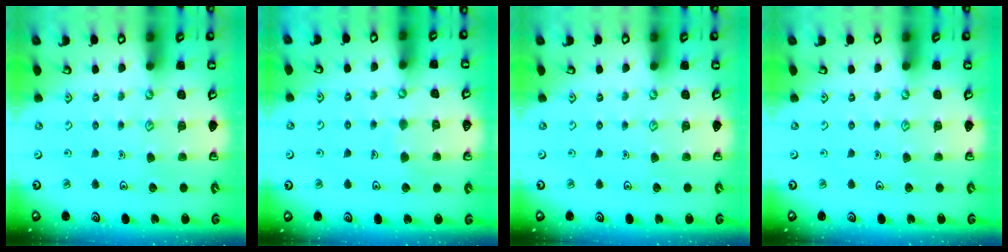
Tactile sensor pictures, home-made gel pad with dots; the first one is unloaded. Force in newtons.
{"total": 3.3, "press": 3.3, "slide": 0.3}
{"total": 0.0}
{"total": 0.0}